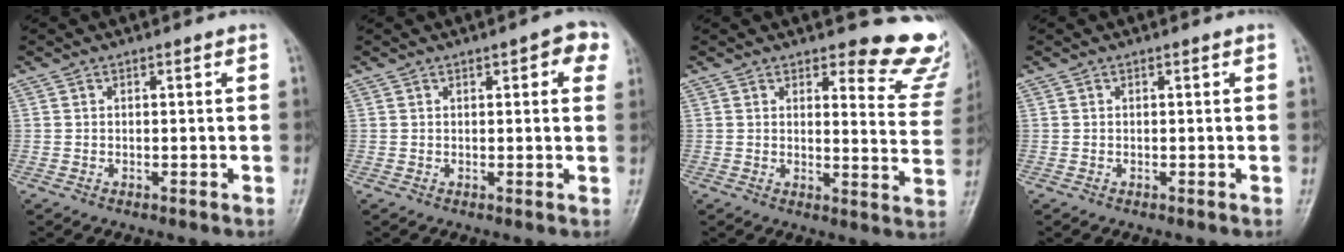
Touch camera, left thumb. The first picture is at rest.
{"total": 5.0, "force": [2.2, 1.8, 4.1], "torque": [-0.029, 0.000, 0.016]}
{"total": 11.9, "force": [10.6, 3.6, 4.0], "torque": [-0.003, -0.101, 0.098]}
{"total": 0.0}